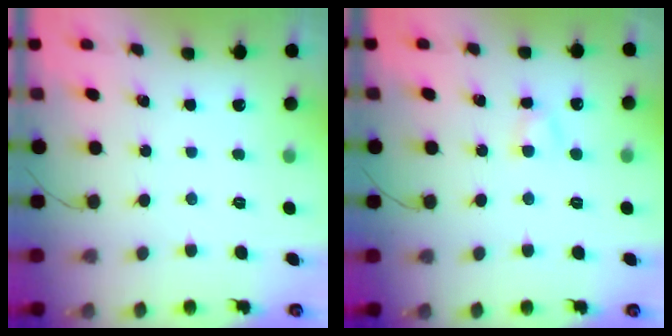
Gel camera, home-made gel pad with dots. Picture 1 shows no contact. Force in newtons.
{"total": 3.0, "press": 2.9, "slide": 1.0}